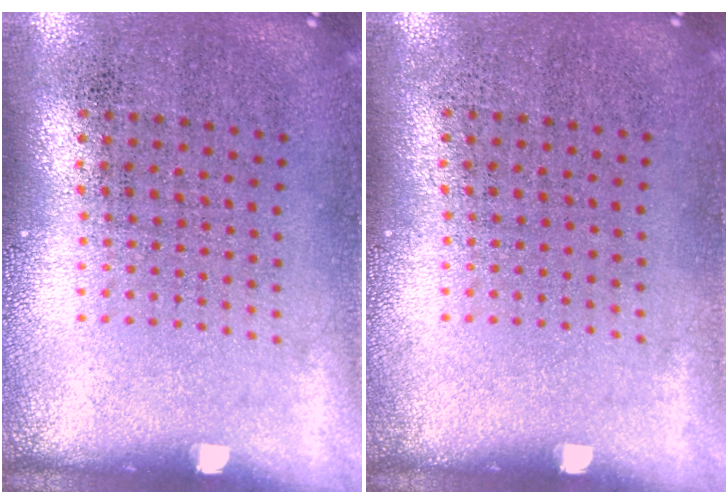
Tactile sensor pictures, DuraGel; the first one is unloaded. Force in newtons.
{"total": 0.0}